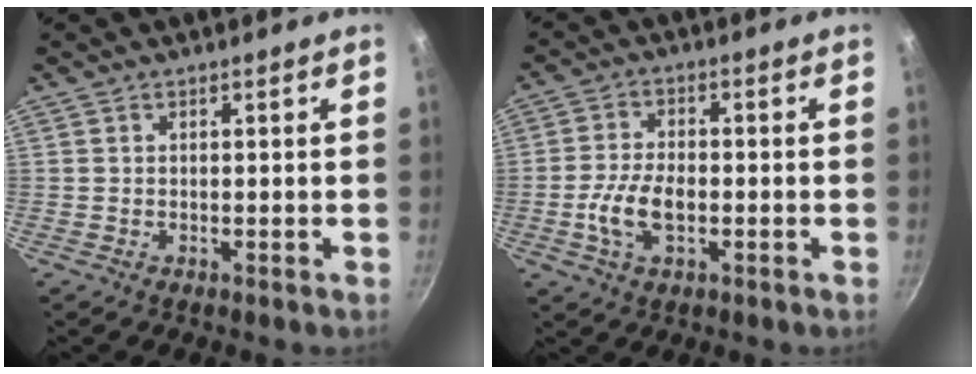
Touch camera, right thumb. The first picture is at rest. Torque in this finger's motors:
{"motor_torque": [1.32, 1.20, 0.68, -0.51, 0.06]}